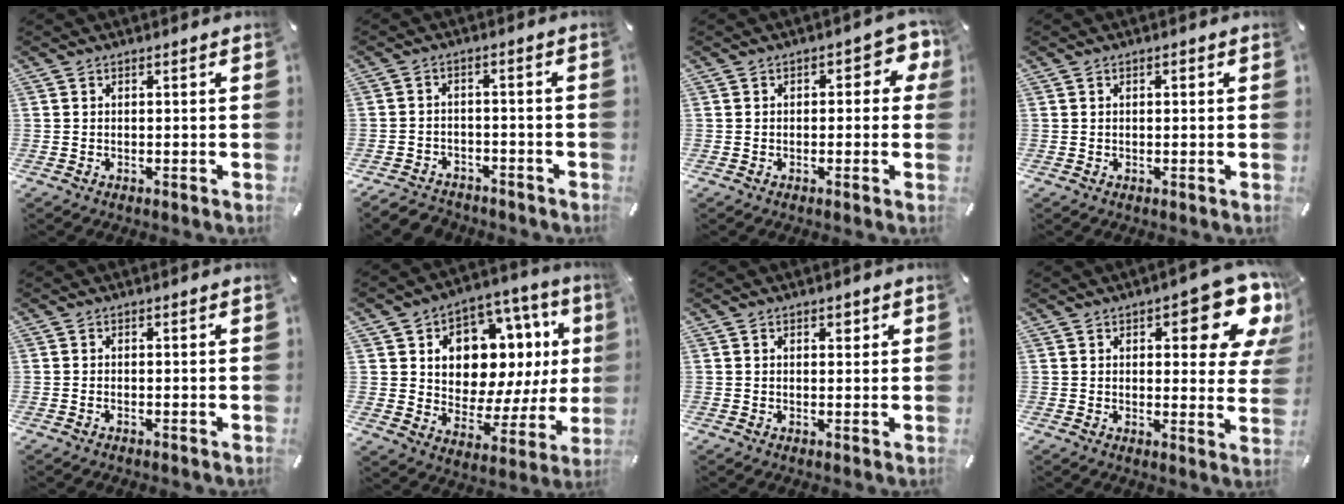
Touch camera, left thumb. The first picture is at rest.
{"total": 4.2, "force": [-3.4, 2.2, 0.8], "torque": [-0.024, 0.018, -0.071]}
{"total": 4.8, "force": [0.4, 3.0, 3.8], "torque": [-0.050, 0.008, 0.001]}
{"total": 0.8, "force": [0.1, 0.5, 0.6], "torque": [-0.012, 0.004, 0.000]}
{"total": 0.7, "force": [-0.4, 0.2, 0.5], "torque": [-0.010, -0.002, -0.007]}
{"total": 13.1, "force": [5.8, 9.2, 7.4], "torque": [-0.111, -0.056, 0.102]}
{"total": 1.7, "force": [0.7, 1.2, 0.9], "torque": [-0.004, -0.001, 0.008]}
{"total": 14.8, "force": [7.8, 5.9, 11.2], "torque": [-0.131, -0.059, 0.128]}